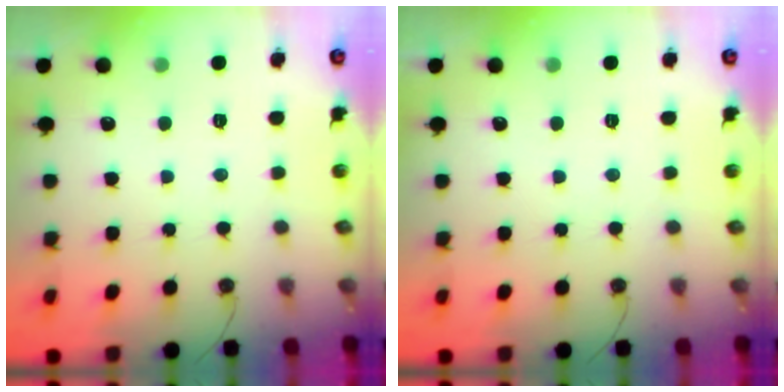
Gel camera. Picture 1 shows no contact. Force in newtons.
{"total": 0.0}